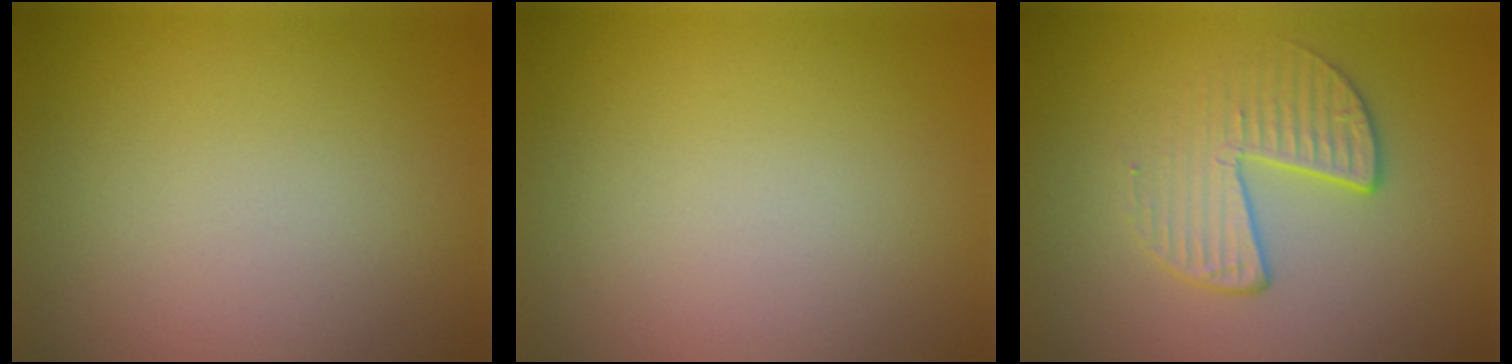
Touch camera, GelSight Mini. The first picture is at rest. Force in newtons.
{"total": 0.0}
{"total": 2.8, "press": 2.0, "slide": 1.9}